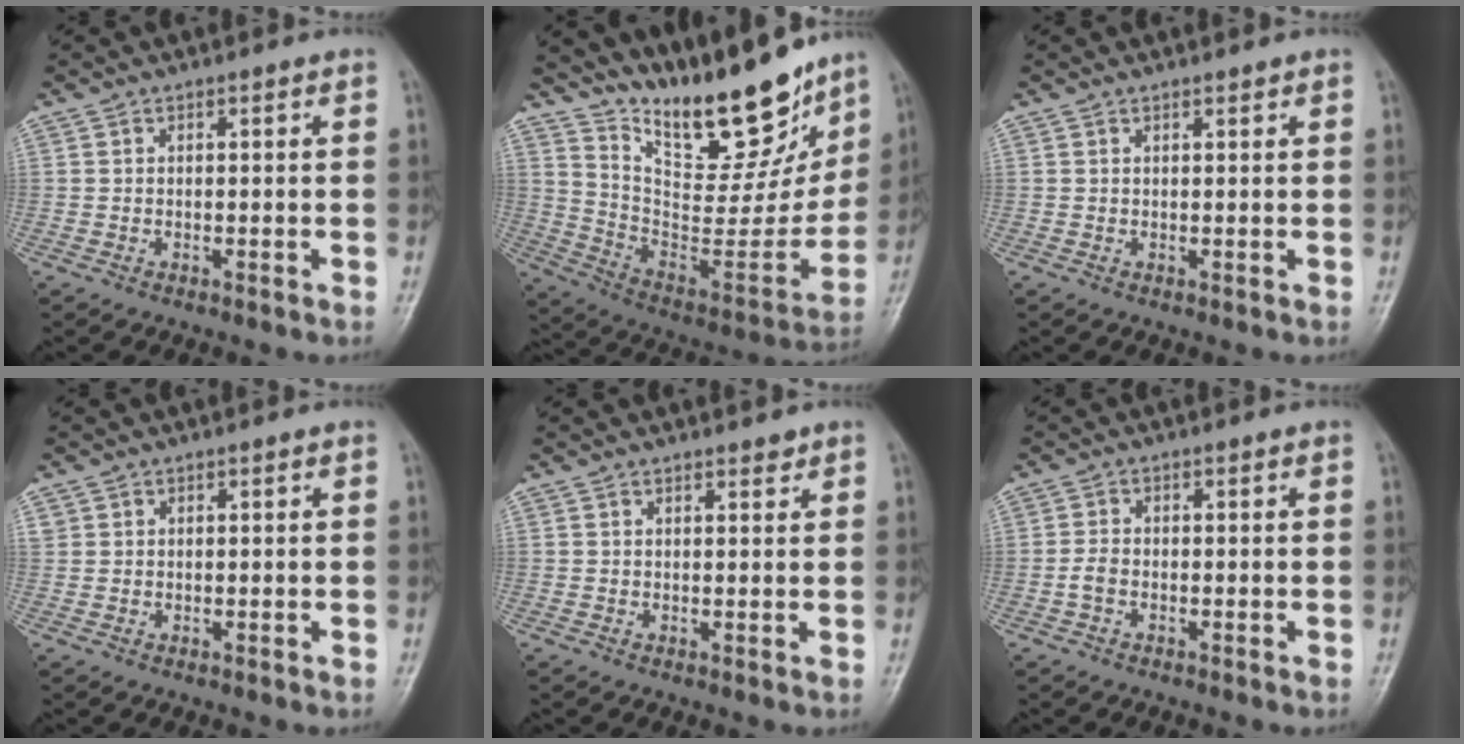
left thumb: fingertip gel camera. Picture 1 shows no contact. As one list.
[{"total": 24.6, "force": [19.1, 7.9, 13.4], "torque": [-0.161, -0.105, 0.315]}, {"total": 0.6, "force": [0.5, 0.2, 0.2], "torque": [-0.004, -0.003, 0.007]}, {"total": 1.3, "force": [0.4, 1.3, 0.2], "torque": [0.010, 0.000, 0.005]}, {"total": 1.4, "force": [1.2, 0.6, 0.5], "torque": [0.001, -0.008, 0.015]}, {"total": 2.2, "force": [-0.8, 1.4, 1.4], "torque": [-0.032, 0.007, -0.020]}]